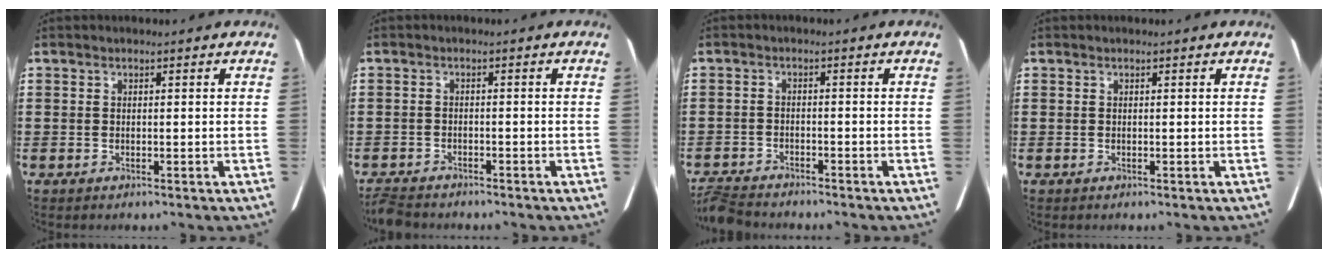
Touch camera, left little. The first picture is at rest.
{"total": 2.1, "force": [-2.1, 0.1, 0.3], "torque": [-0.017, -0.002, -0.047]}
{"total": 2.9, "force": [-2.8, 0.1, 0.4], "torque": [-0.026, -0.006, -0.064]}
{"total": 0.0}